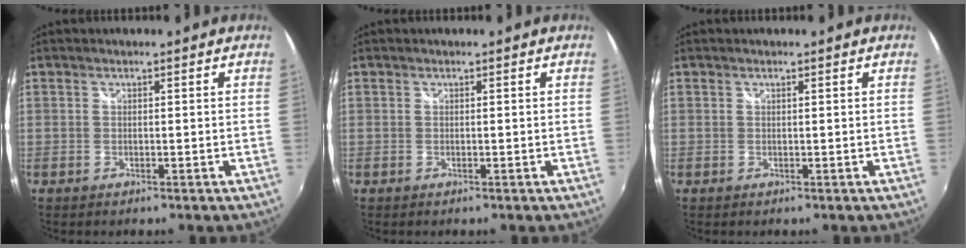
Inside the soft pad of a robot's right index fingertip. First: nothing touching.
{"total": 0.0}
{"total": 0.0}